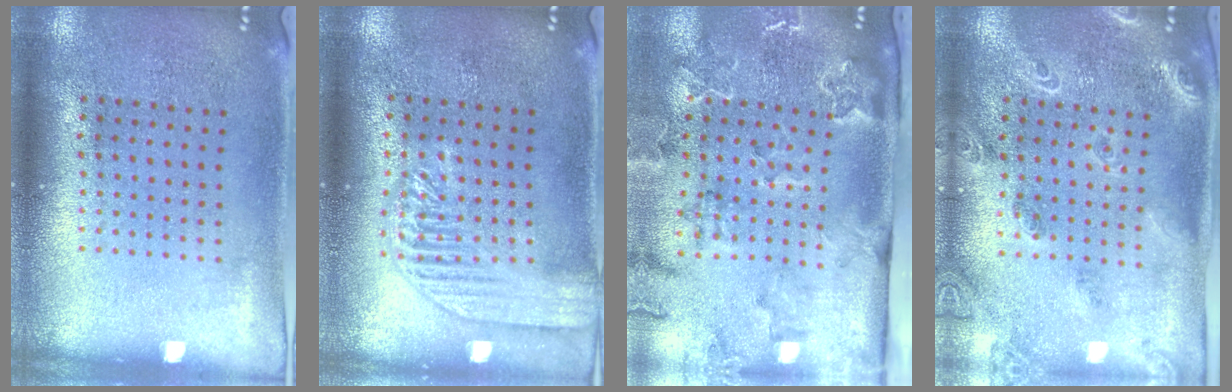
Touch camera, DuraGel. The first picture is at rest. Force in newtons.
{"total": 1.9, "press": 1.8, "slide": 0.2}
{"total": 2.3, "press": 2.3, "slide": 0.4}
{"total": 1.8, "press": 1.7, "slide": 0.8}